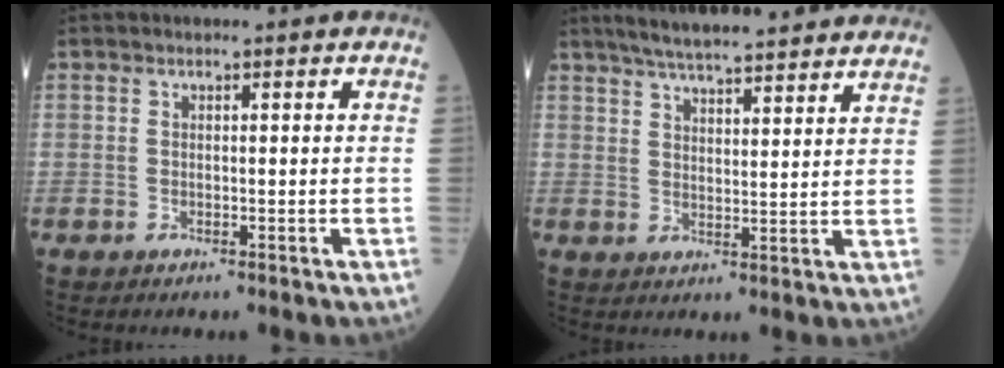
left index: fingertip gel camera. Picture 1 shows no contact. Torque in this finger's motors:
{"motor_torque": [0.99, -1.15, 0.14, 0.09]}